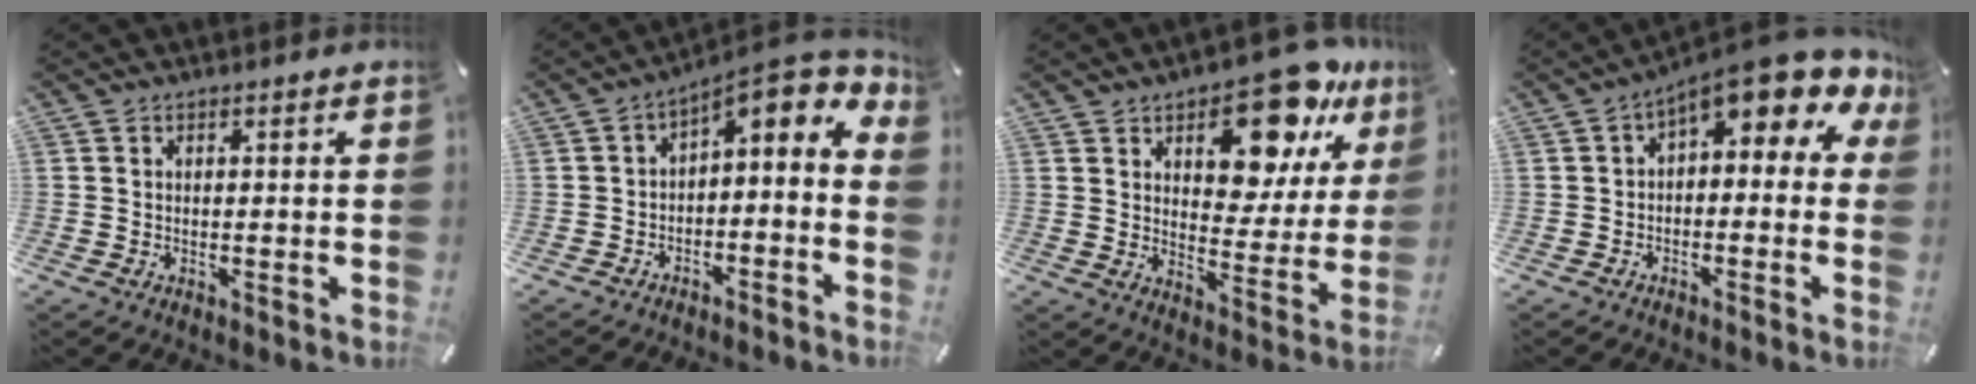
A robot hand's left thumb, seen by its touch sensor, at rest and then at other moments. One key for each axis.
{"total": 6.1, "fx": 2.8, "fy": 3.2, "fz": 4.4, "tx": -0.055, "ty": -0.035, "tz": 0.041}
{"total": 16.3, "fx": 11.6, "fy": 7.6, "fz": 8.4, "tx": -0.111, "ty": -0.078, "tz": 0.198}
{"total": 9.3, "fx": 5.4, "fy": 3.2, "fz": 6.8, "tx": -0.102, "ty": -0.049, "tz": 0.092}